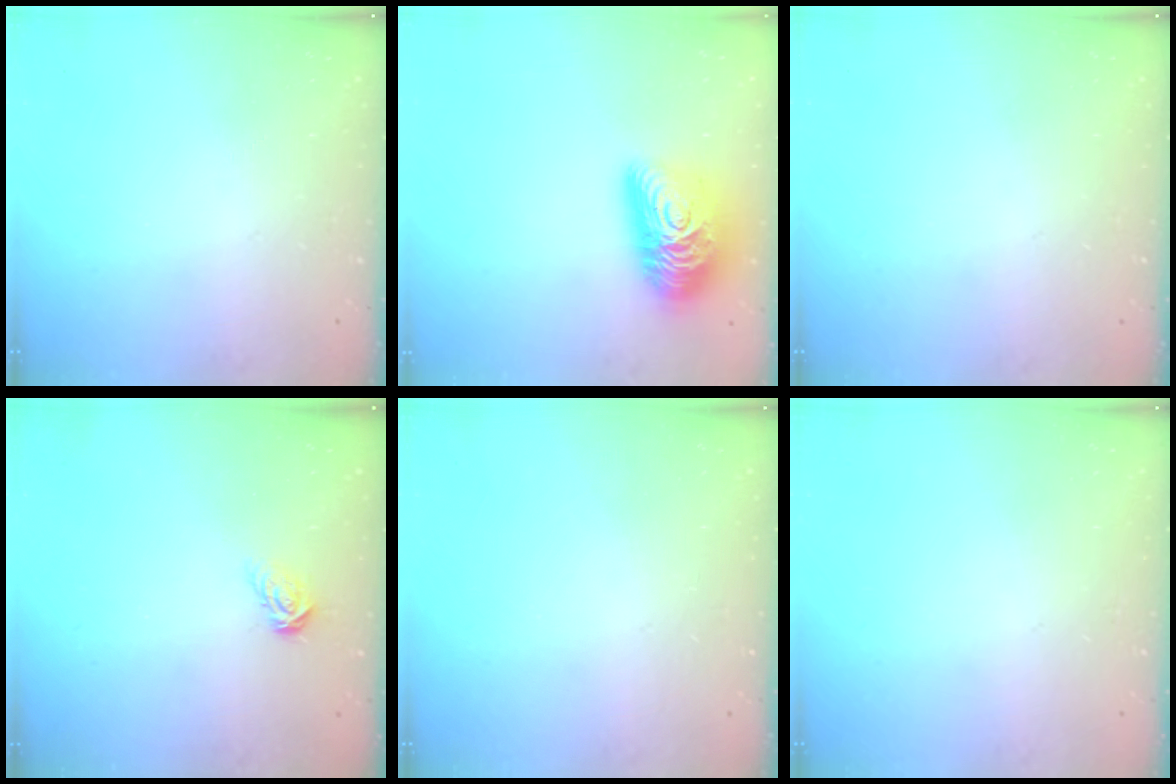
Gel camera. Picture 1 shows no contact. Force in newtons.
{"total": 17.2, "press": 17.2, "slide": 0.8}
{"total": 0.0}
{"total": 3.9, "press": 3.9, "slide": 0.4}
{"total": 0.0}
{"total": 0.0}